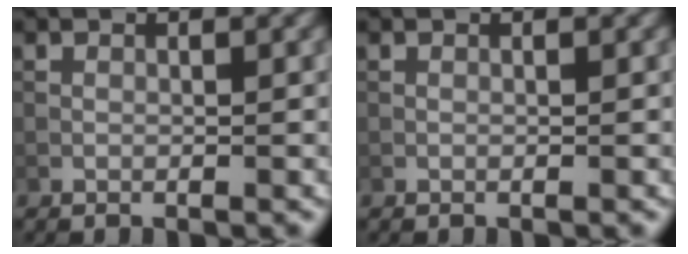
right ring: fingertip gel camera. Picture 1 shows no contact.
{"total": 0.0}